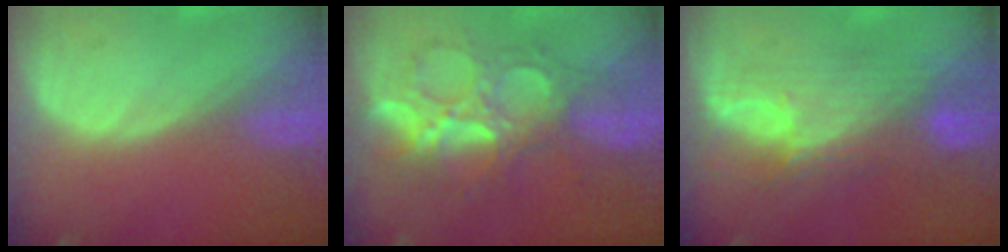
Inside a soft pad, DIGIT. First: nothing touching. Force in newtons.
{"total": 9.0, "press": 8.8, "slide": 1.8}
{"total": 8.1, "press": 7.8, "slide": 2.1}